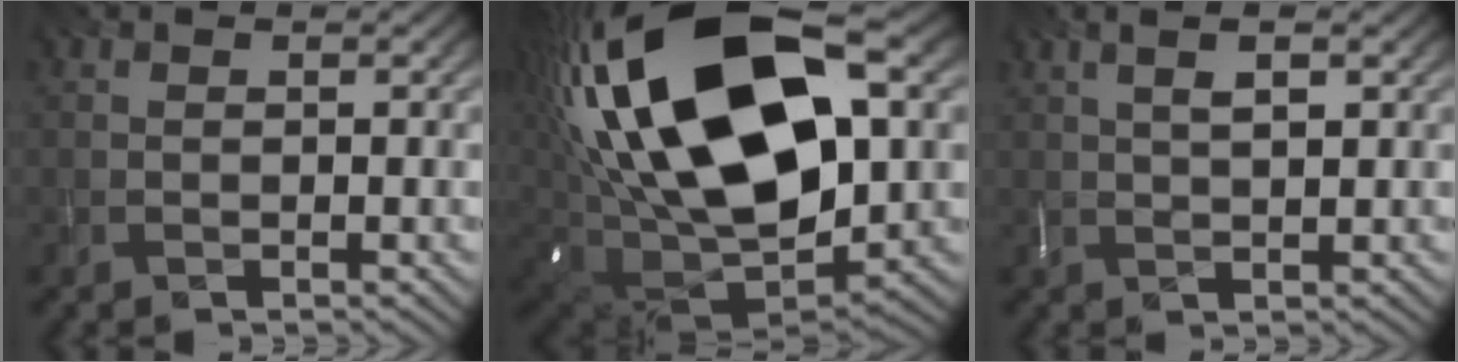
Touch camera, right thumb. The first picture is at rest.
{"total": 23.2, "force": [5.9, 13.7, 17.8], "torque": [-0.401, -0.011, 0.115]}
{"total": 3.4, "force": [1.4, 0.9, 2.9], "torque": [-0.058, 0.000, 0.030]}